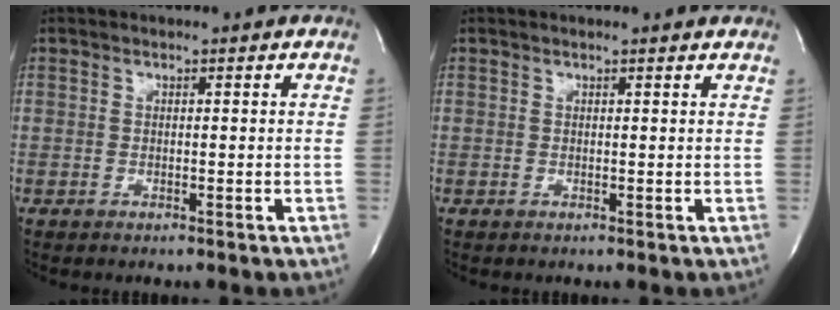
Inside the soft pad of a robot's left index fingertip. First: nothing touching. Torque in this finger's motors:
{"motor_torque": [0.07, -0.21, -0.39, -0.06]}